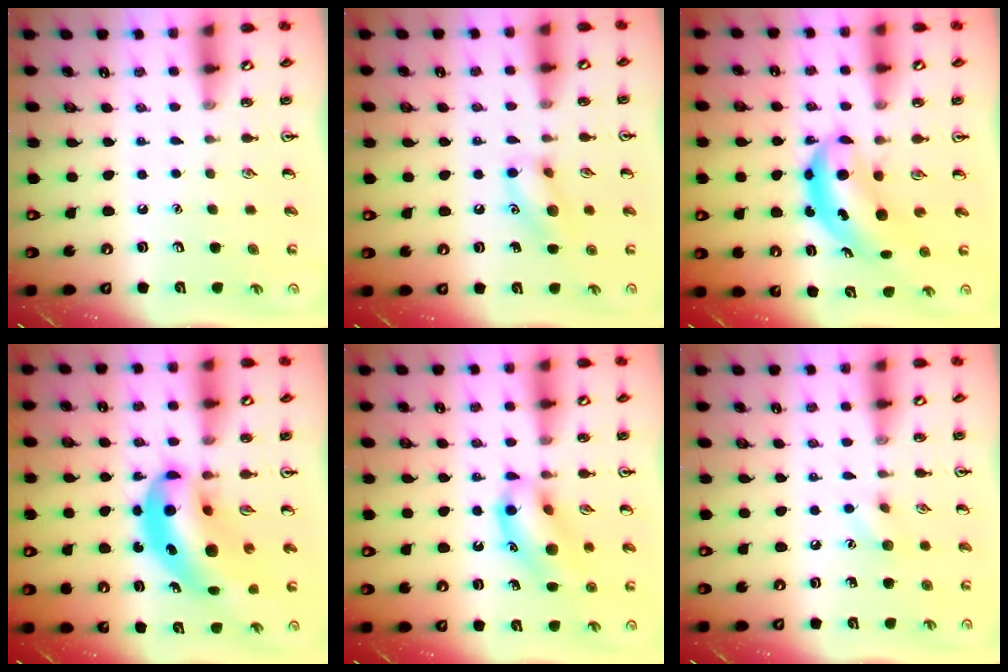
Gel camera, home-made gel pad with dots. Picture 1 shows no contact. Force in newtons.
{"total": 10.2, "press": 10.2, "slide": 1.2}
{"total": 6.3, "press": 6.0, "slide": 1.6}
{"total": 13.6, "press": 12.9, "slide": 4.2}
{"total": 14.1, "press": 13.7, "slide": 3.0}
{"total": 6.3, "press": 6.1, "slide": 1.8}